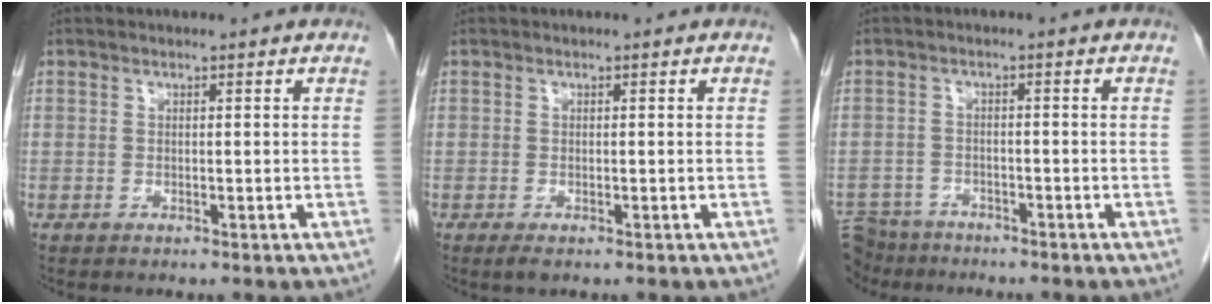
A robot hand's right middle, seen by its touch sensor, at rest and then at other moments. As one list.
[{"total": 1.3, "force": [-0.7, 0.5, 0.9], "torque": [-0.014, -0.002, -0.008]}, {"total": 7.3, "force": [-6.4, 3.5, 0.7], "torque": [-0.020, 0.001, -0.107]}]